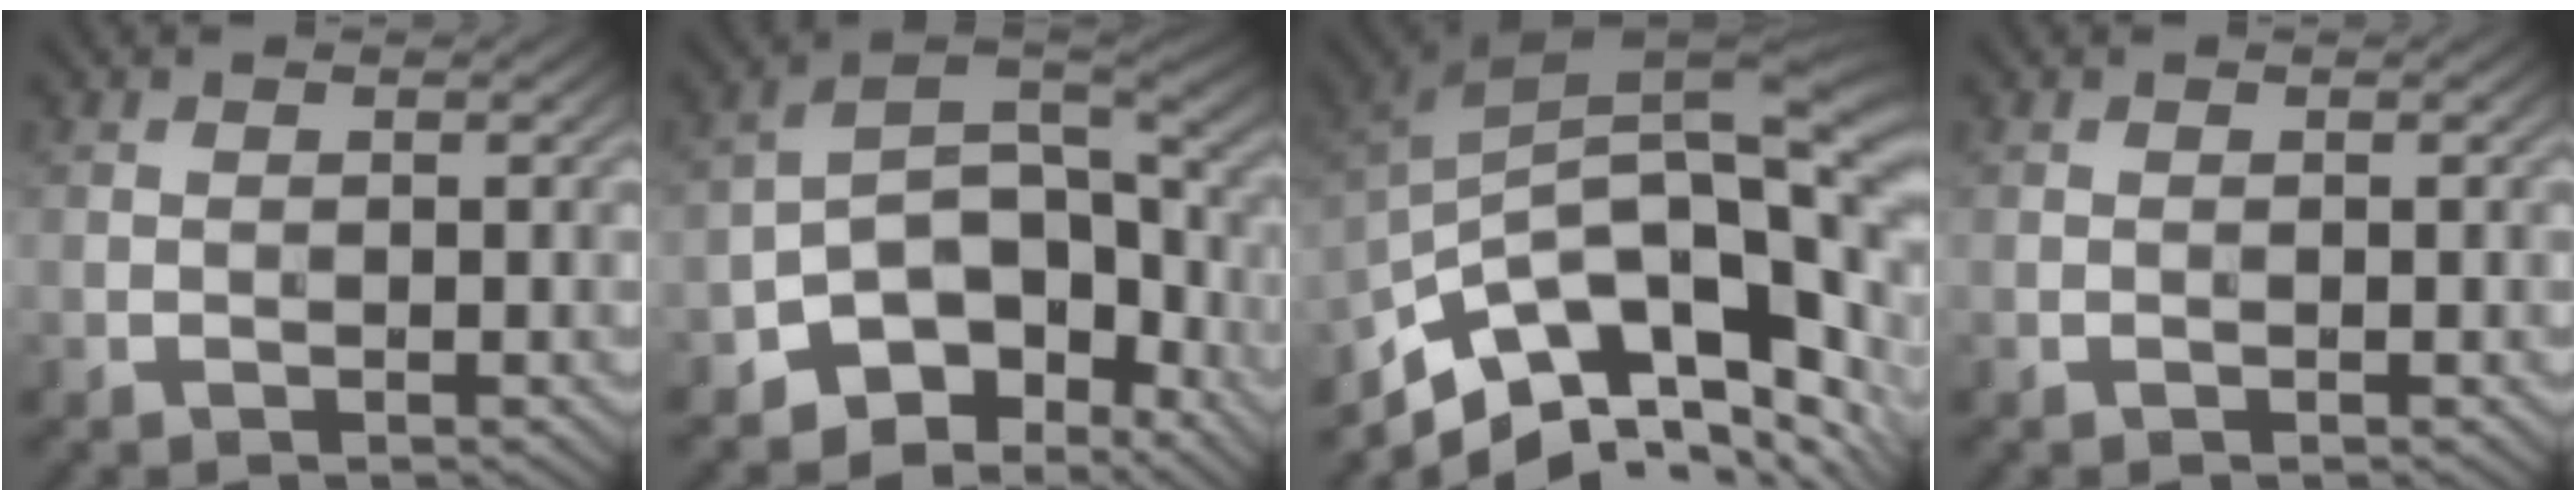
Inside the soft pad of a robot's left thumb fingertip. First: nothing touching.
{"total": 10.7, "force": [-5.8, 6.5, 6.2], "torque": [-0.104, -0.016, -0.109]}
{"total": 14.3, "force": [-4.7, 6.5, 11.8], "torque": [-0.224, -0.005, -0.083]}
{"total": 0.0}